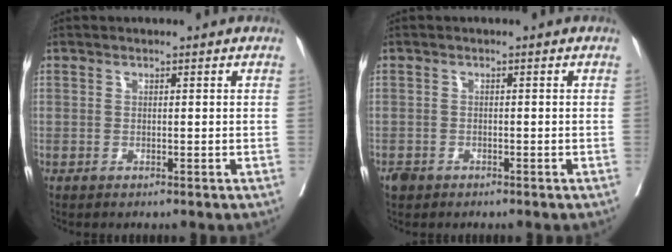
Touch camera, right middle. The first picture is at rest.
{"total": 1.5, "force": [-1.0, 1.0, 0.4], "torque": [-0.014, 0.001, -0.016]}